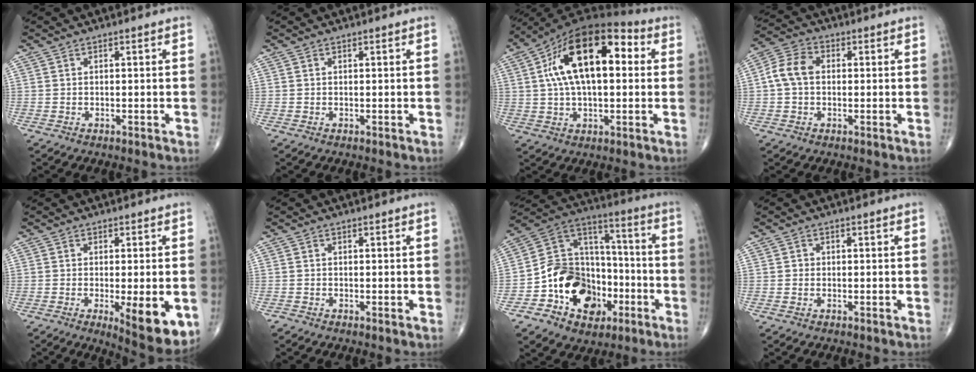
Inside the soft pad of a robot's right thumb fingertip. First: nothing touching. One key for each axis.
{"total": 0.0}
{"total": 19.8, "fx": 4.0, "fy": 10.1, "fz": 16.5, "tx": -0.270, "ty": 0.028, "tz": 0.055}
{"total": 6.9, "fx": 0.3, "fy": 5.0, "fz": 4.7, "tx": -0.089, "ty": 0.022, "tz": -0.003}
{"total": 10.6, "fx": -2.9, "fy": 3.0, "fz": 9.7, "tx": -0.131, "ty": -0.023, "tz": -0.035}
{"total": 0.5, "fx": -0.3, "fy": 0.2, "fz": 0.4, "tx": -0.008, "ty": -0.003, "tz": -0.010}
{"total": 19.0, "fx": -6.9, "fy": 14.3, "fz": 10.4, "tx": -0.125, "ty": 0.078, "tz": -0.111}
{"total": 0.7, "fx": -0.1, "fy": 0.7, "fz": 0.2, "tx": 0.002, "ty": 0.003, "tz": -0.003}